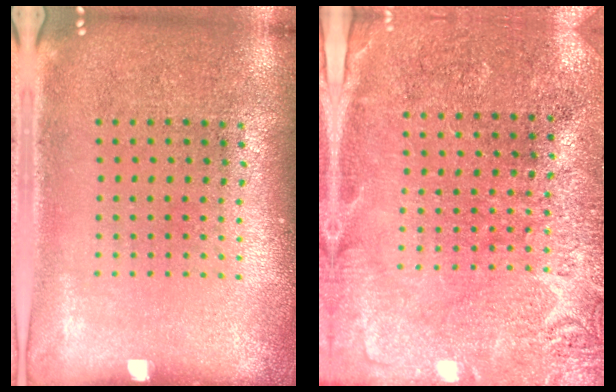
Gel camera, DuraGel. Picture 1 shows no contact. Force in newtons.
{"total": 2.8, "press": 2.8, "slide": 0.3}